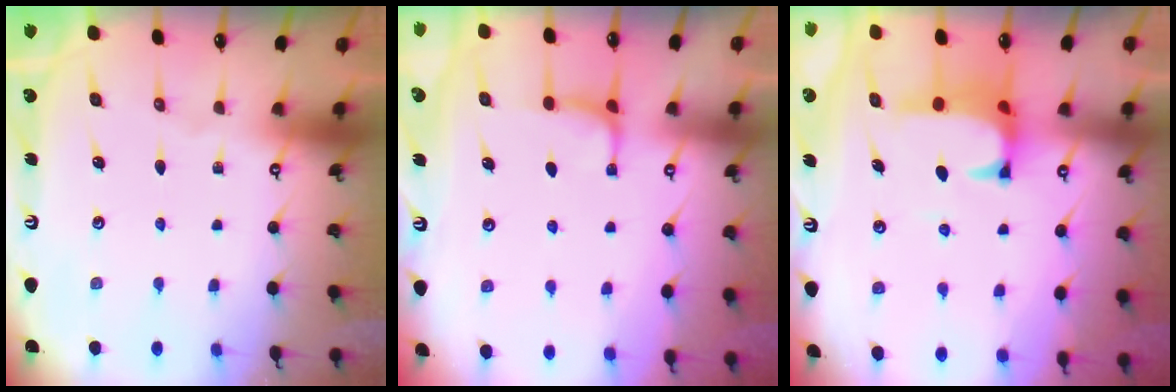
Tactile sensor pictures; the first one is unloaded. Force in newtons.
{"total": 1.7, "press": 1.6, "slide": 0.4}
{"total": 1.4, "press": 1.2, "slide": 0.8}